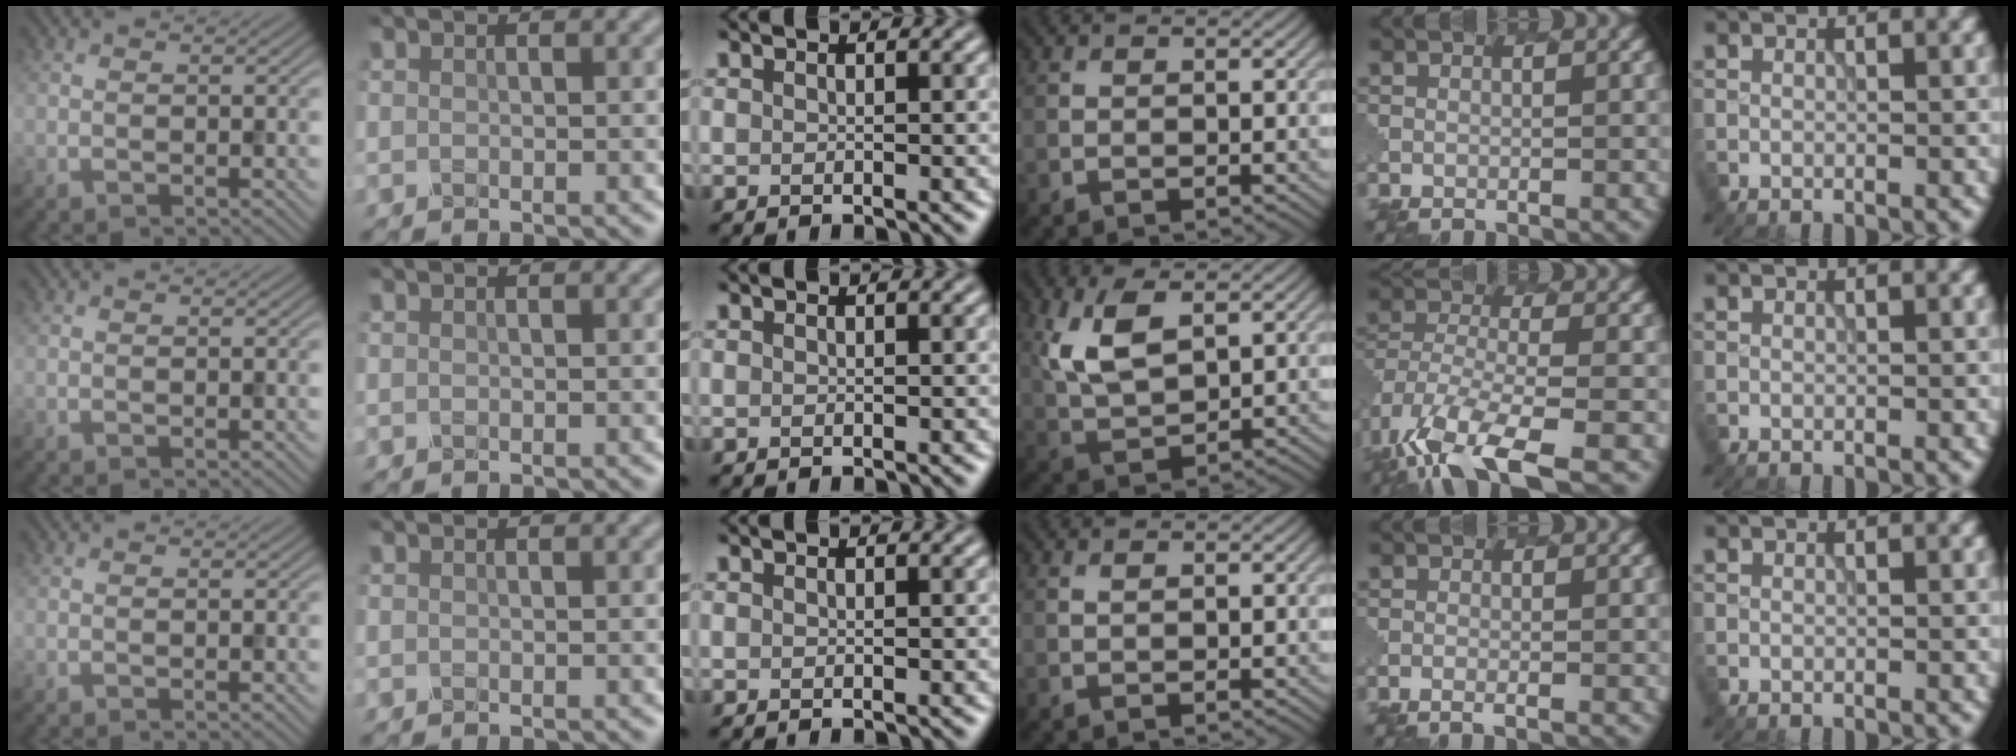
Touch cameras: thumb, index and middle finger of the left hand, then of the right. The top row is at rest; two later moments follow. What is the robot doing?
{"motion": "insert", "object": "pen bag"}